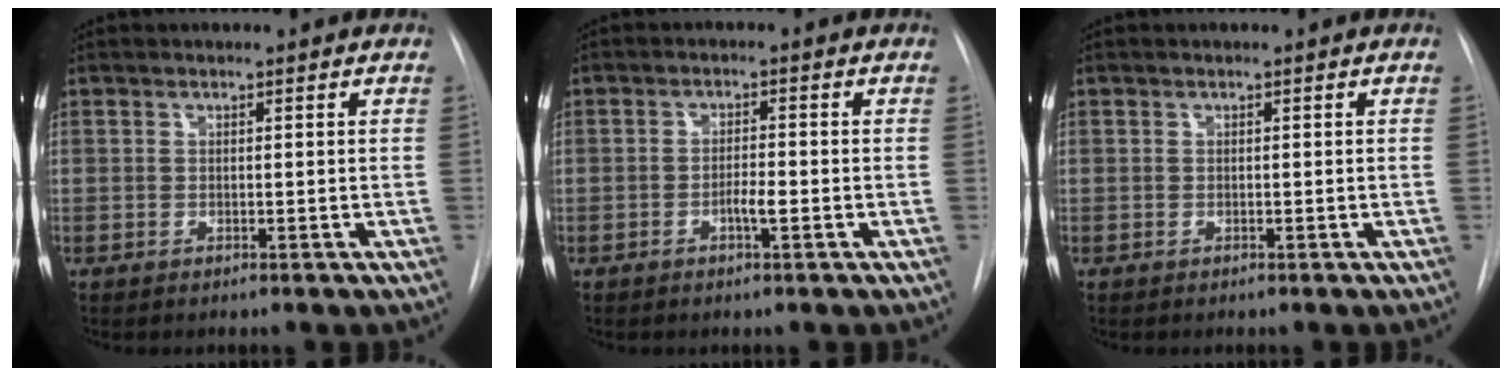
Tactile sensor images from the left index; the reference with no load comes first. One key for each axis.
{"total": 2.8, "fx": -2.1, "fy": 0.2, "fz": 1.9, "tx": -0.032, "ty": -0.005, "tz": -0.034}
{"total": 0.0}